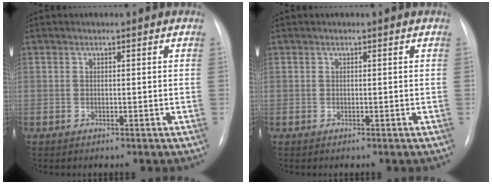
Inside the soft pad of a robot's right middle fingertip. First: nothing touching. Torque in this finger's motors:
{"motor_torque": [0.00, 0.00, 0.00, 0.00]}